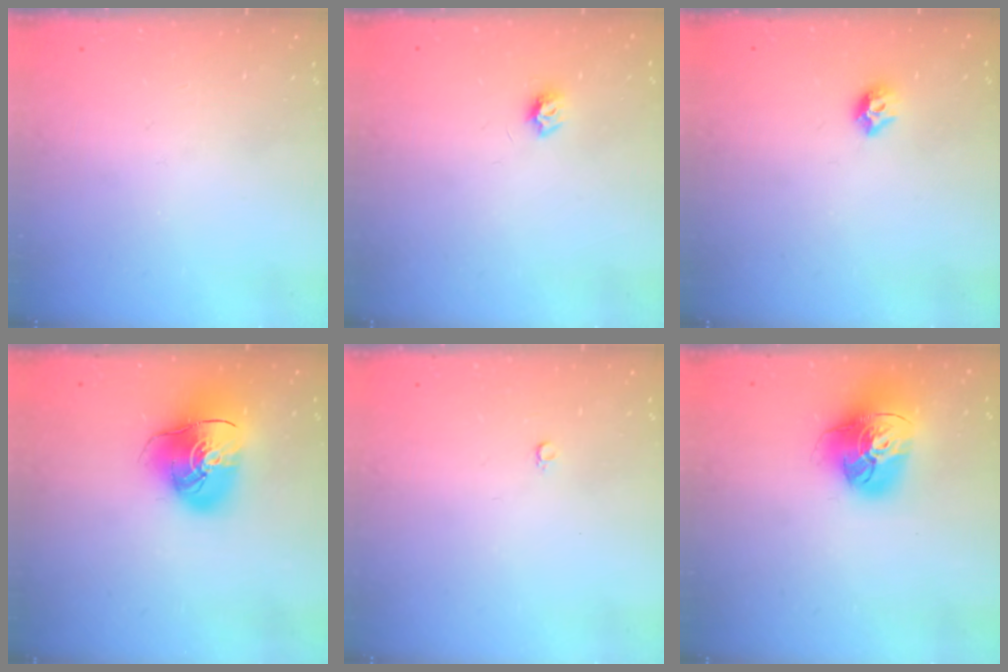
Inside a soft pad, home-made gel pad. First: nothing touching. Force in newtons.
{"total": 4.6, "press": 4.6, "slide": 0.5}
{"total": 6.4, "press": 6.3, "slide": 0.8}
{"total": 13.8, "press": 13.6, "slide": 2.0}
{"total": 2.4, "press": 2.4, "slide": 0.2}
{"total": 18.3, "press": 18.2, "slide": 2.1}